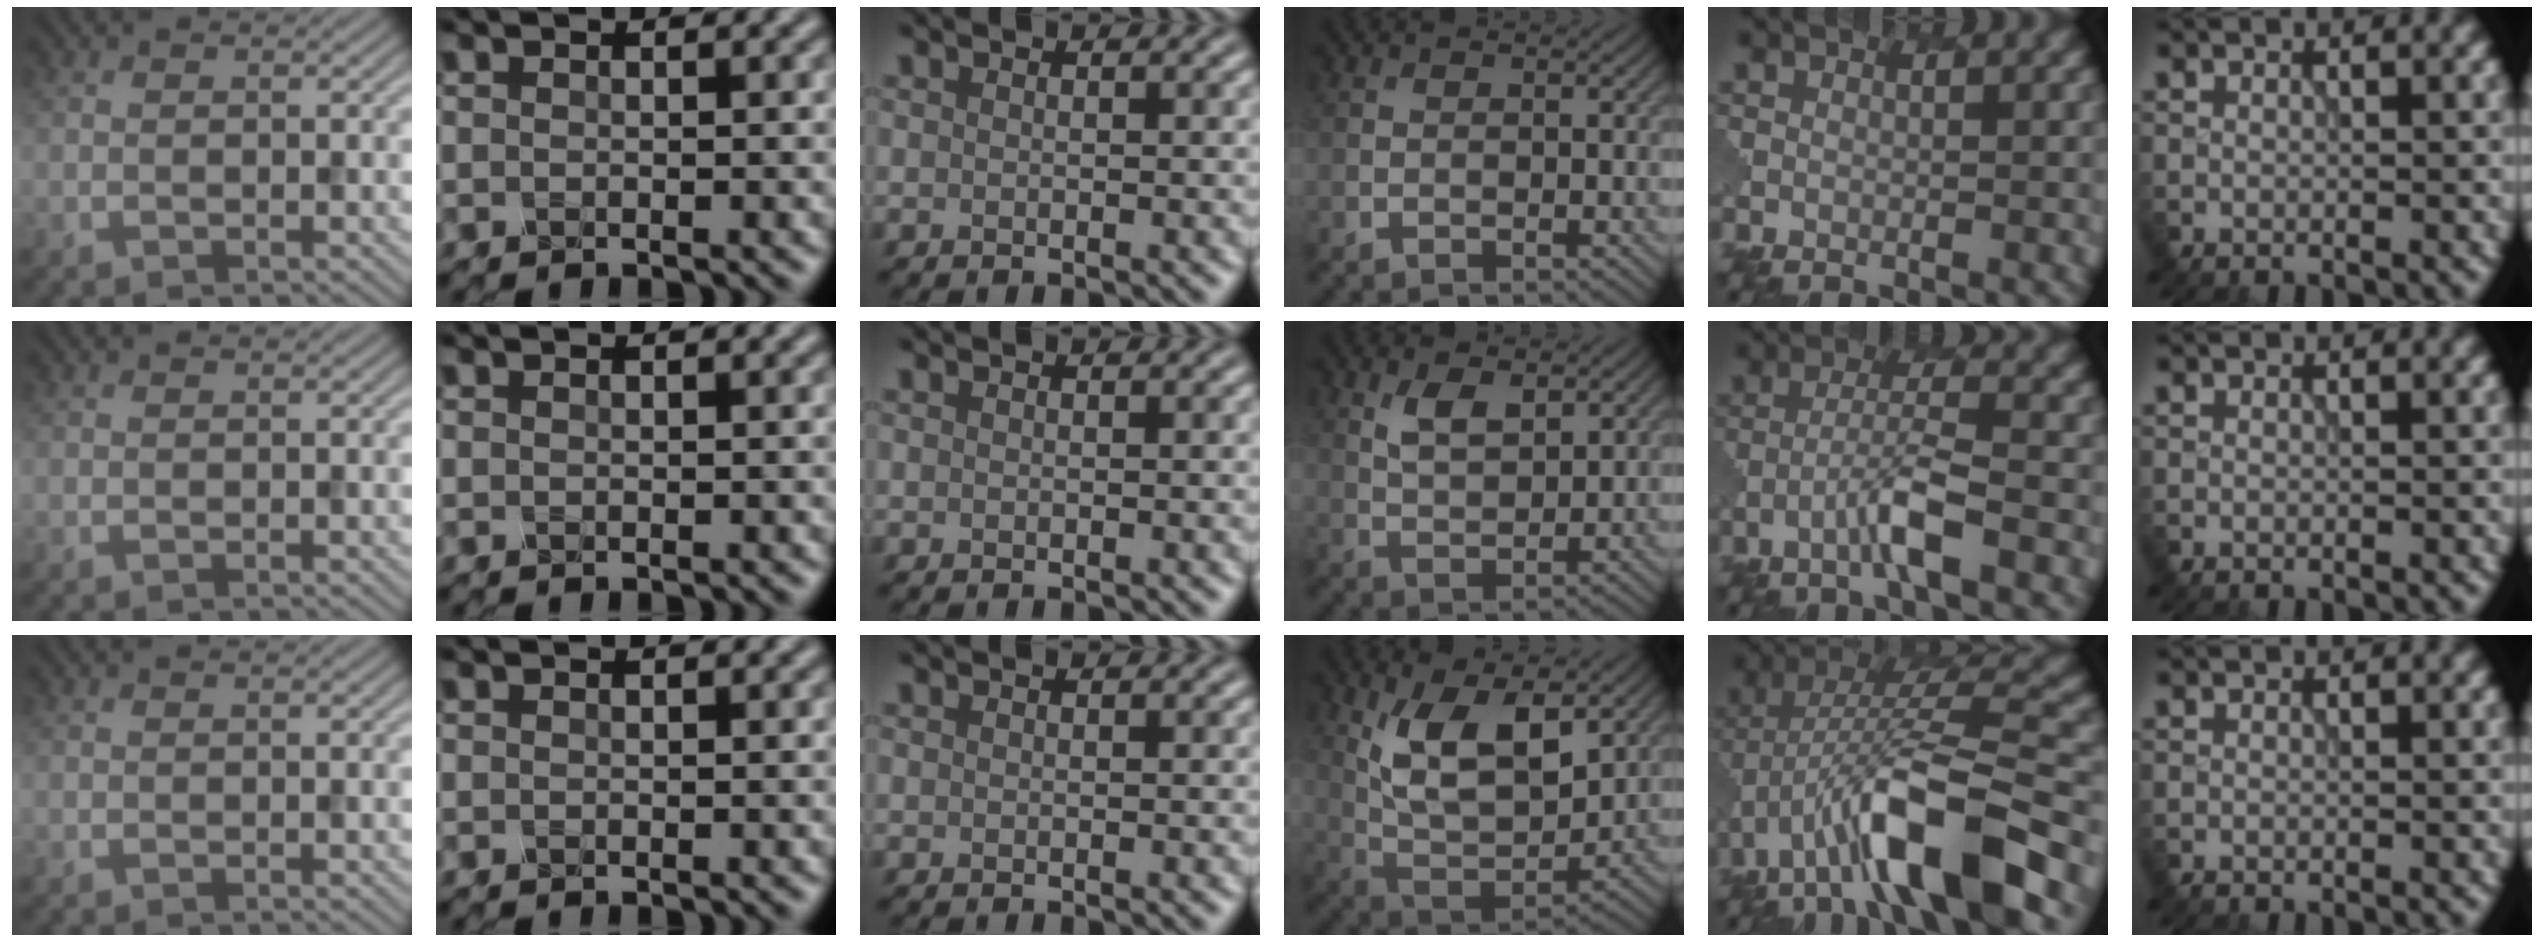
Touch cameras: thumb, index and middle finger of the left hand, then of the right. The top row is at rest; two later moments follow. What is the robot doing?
{"motion": "insert", "object": "pen bag"}